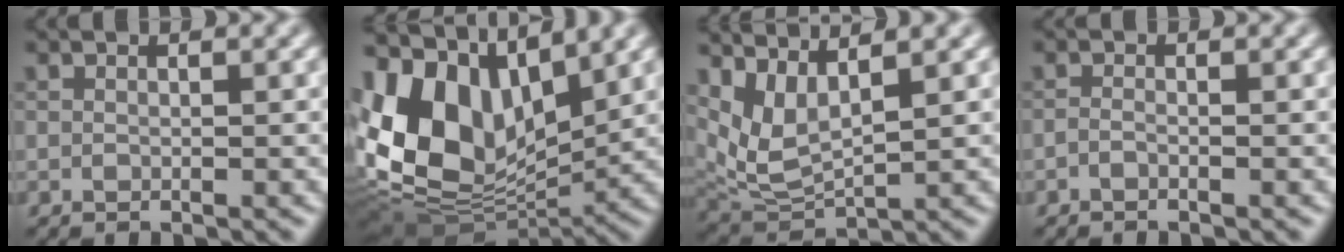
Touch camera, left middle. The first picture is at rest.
{"total": 13.7, "force": [3.6, 8.4, 10.2], "torque": [-0.225, 0.006, 0.064]}
{"total": 4.5, "force": [2.5, 1.9, 3.2], "torque": [-0.082, -0.010, 0.062]}
{"total": 0.6, "force": [-0.5, 0.2, 0.4], "torque": [-0.008, -0.002, -0.011]}